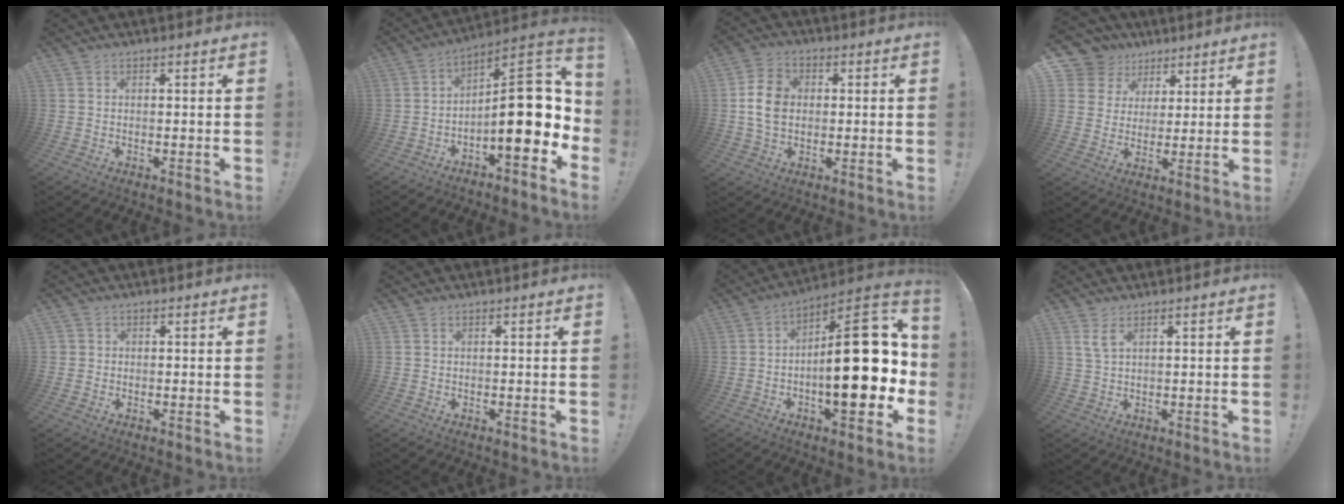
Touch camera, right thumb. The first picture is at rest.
{"total": 19.4, "force": [-2.0, 7.2, 17.9], "torque": [-0.255, 0.013, -0.023]}
{"total": 9.6, "force": [0.1, 7.3, 6.3], "torque": [-0.115, 0.012, 0.005]}
{"total": 10.4, "force": [5.6, 8.5, 2.3], "torque": [-0.042, -0.040, 0.116]}
{"total": 1.0, "force": [0.2, 0.9, 0.2], "torque": [-0.007, 0.002, 0.006]}
{"total": 0.0}
{"total": 26.6, "force": [-2.5, 10.9, 24.1], "torque": [-0.342, 0.018, -0.031]}
{"total": 3.6, "force": [1.9, 1.1, 2.8], "torque": [-0.056, -0.003, 0.036]}